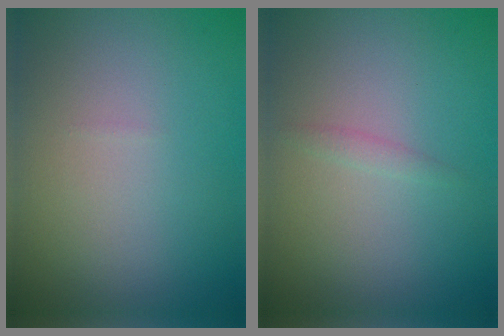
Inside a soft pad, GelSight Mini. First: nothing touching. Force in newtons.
{"total": 0.7, "press": 0.7, "slide": 0.0}